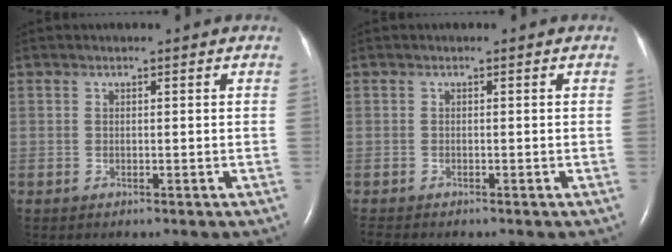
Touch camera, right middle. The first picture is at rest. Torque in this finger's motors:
{"motor_torque": [0.36, -0.38, -0.01, 0.00]}